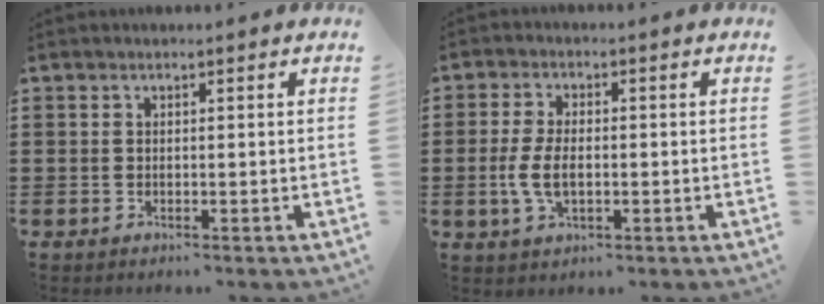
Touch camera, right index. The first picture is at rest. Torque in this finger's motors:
{"motor_torque": [2.14, 0.00, 0.58, 0.20]}